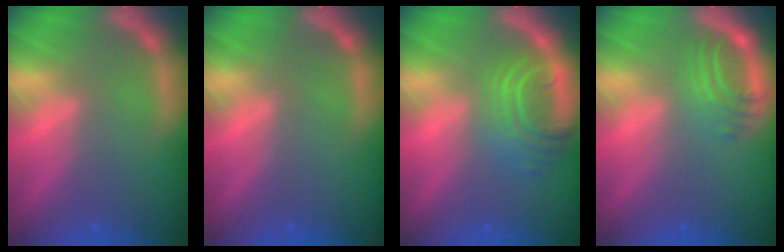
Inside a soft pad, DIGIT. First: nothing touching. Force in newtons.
{"total": 0.0}
{"total": 6.1}
{"total": 4.0}